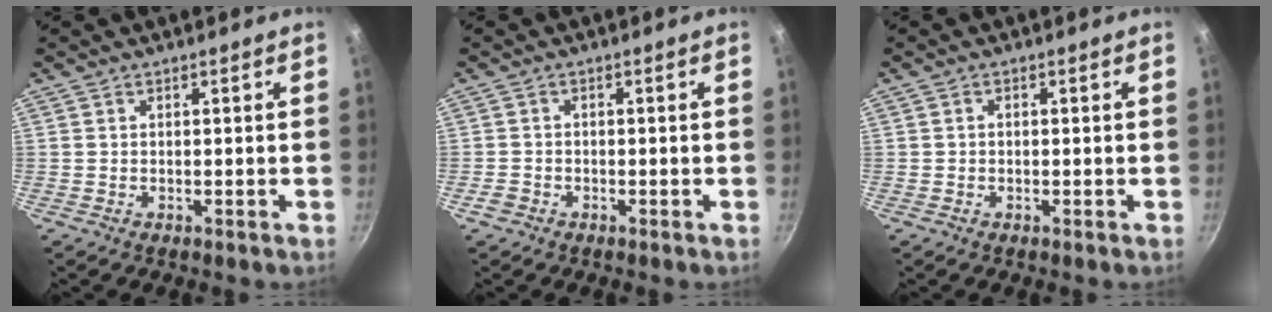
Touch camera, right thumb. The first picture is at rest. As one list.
[{"total": 1.9, "force": [-1.1, 1.4, 0.6], "torque": [-0.012, 0.009, -0.021]}, {"total": 0.7, "force": [-0.1, 0.6, 0.4], "torque": [-0.006, 0.004, -0.002]}]